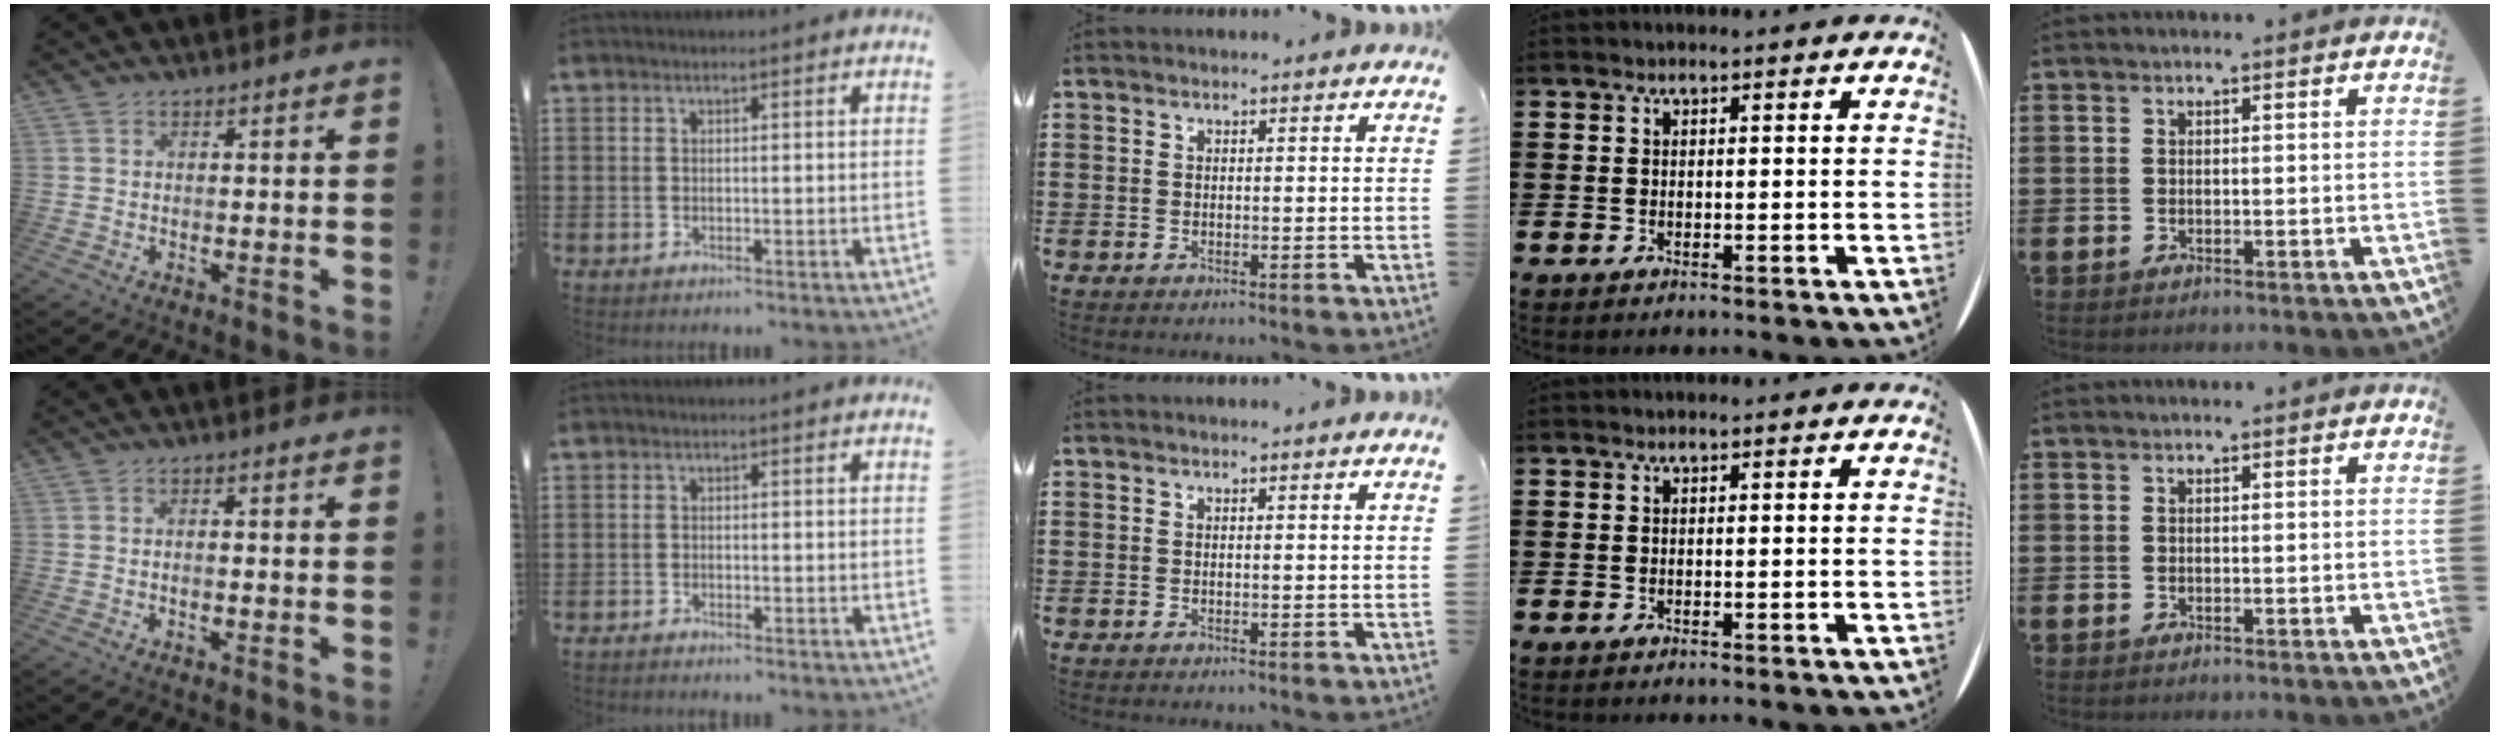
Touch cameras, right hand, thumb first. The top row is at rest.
{"thumb": {"total": 1.2, "force": [-0.8, 0.2, 0.9], "torque": [-0.021, 0.004, -0.013]}, "index": {"total": 0.9, "force": [-0.9, 0.1, -0.1], "torque": [-0.001, 0.001, -0.019]}}